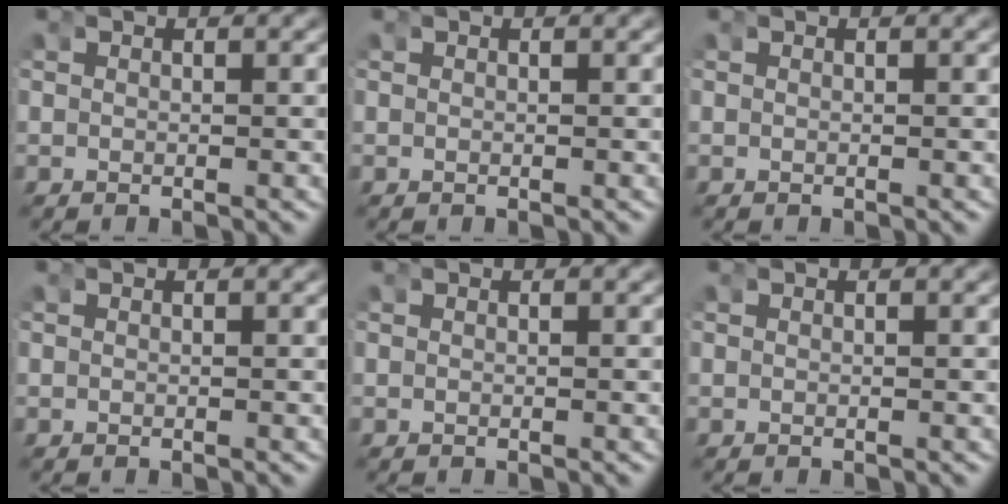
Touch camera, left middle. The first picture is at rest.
{"total": 0.0}
{"total": 0.0}
{"total": 0.0}
{"total": 0.0}
{"total": 0.0}